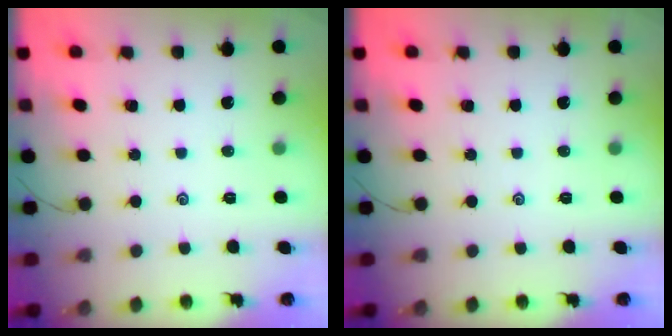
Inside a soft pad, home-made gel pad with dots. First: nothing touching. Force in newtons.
{"total": 0.0}